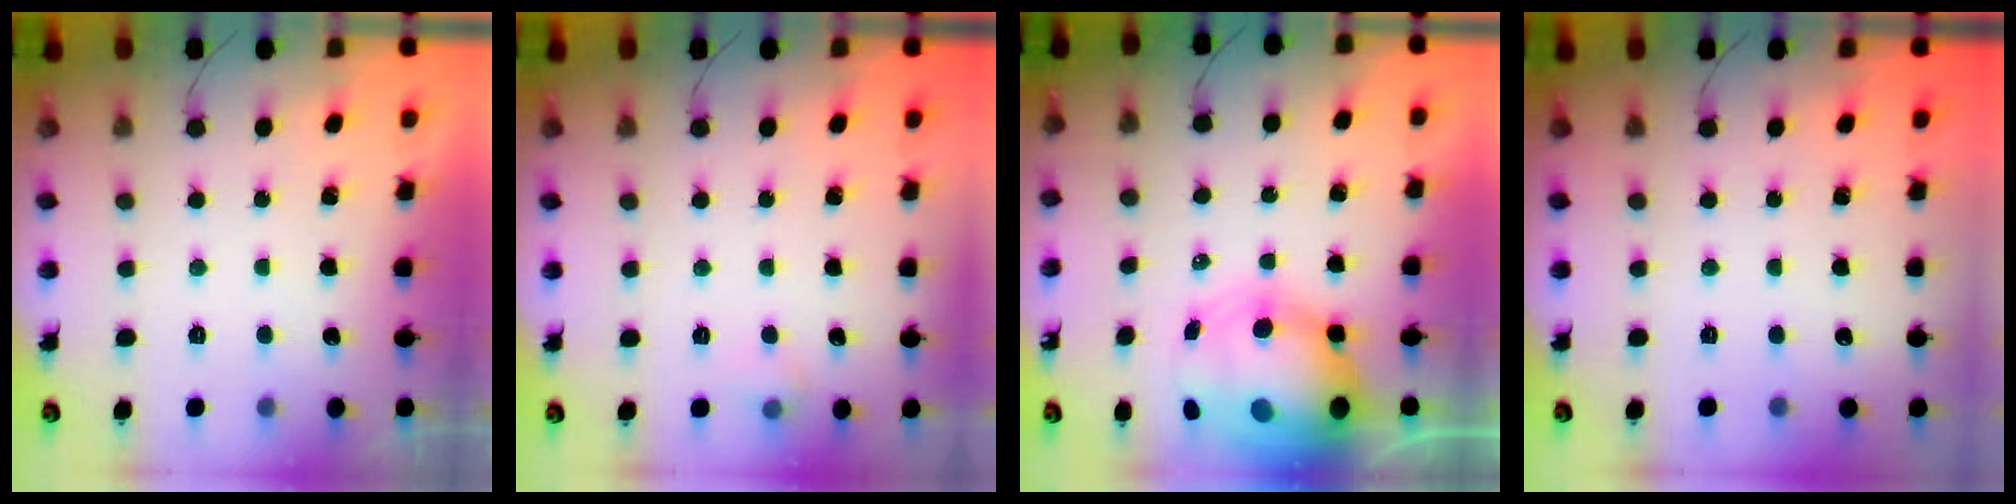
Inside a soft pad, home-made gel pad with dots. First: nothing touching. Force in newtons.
{"total": 4.5, "press": 4.2, "slide": 1.6}
{"total": 16.3, "press": 15.9, "slide": 3.8}
{"total": 0.0}